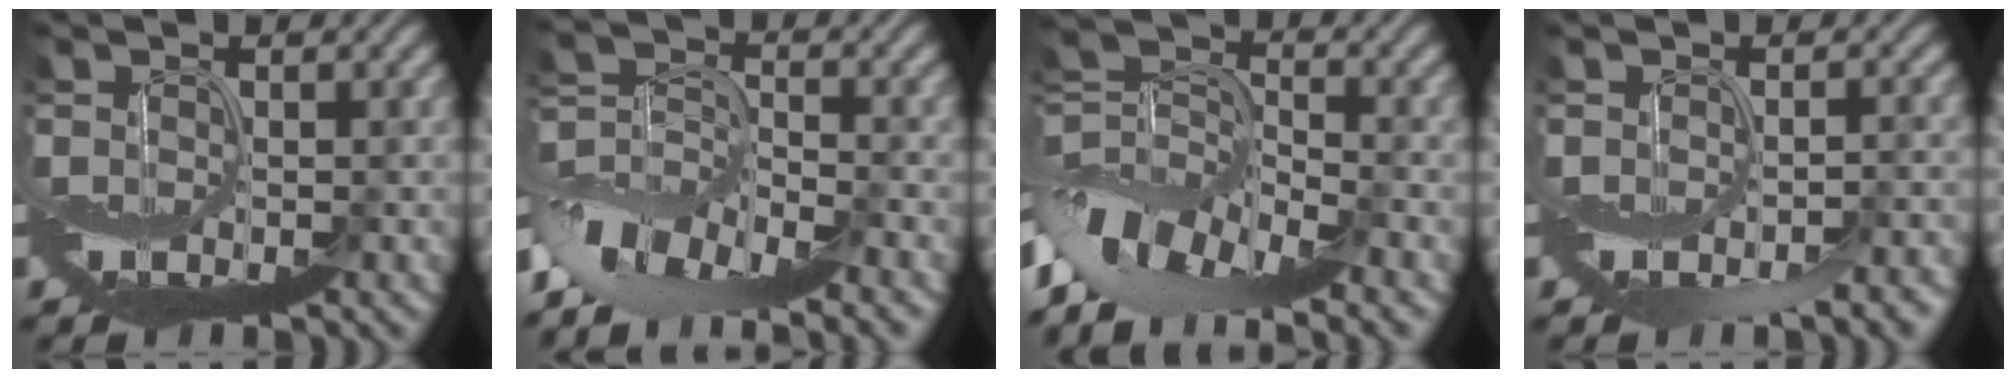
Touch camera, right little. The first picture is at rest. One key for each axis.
{"total": 8.4, "fx": -5.6, "fy": 4.0, "fz": 4.9, "tx": -0.083, "ty": 0.008, "tz": -0.114}
{"total": 11.1, "fx": -5.8, "fy": 6.2, "fz": 7.0, "tx": -0.142, "ty": 0.009, "tz": -0.116}
{"total": 3.1, "fx": -2.0, "fy": 0.9, "fz": 2.3, "tx": -0.034, "ty": -0.008, "tz": -0.025}